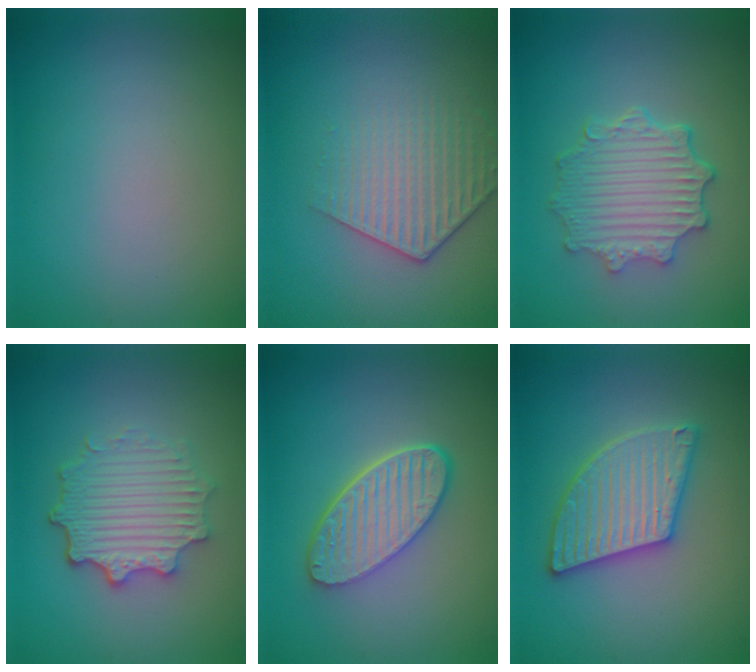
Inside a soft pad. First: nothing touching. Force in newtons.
{"total": 3.2, "press": 2.8, "slide": 1.4}
{"total": 5.2, "press": 4.2, "slide": 3.0}
{"total": 4.8, "press": 3.8, "slide": 3.0}
{"total": 5.7, "press": 4.4, "slide": 3.6}
{"total": 5.4, "press": 5.4, "slide": 0.7}